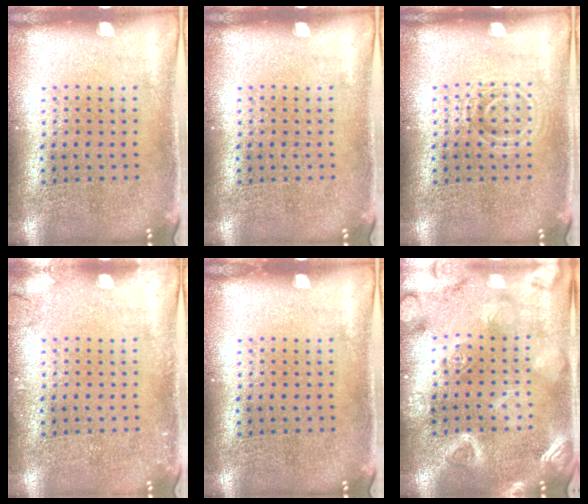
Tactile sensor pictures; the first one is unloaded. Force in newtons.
{"total": 0.0}
{"total": 1.6, "press": 1.5, "slide": 0.4}
{"total": 1.2, "press": 1.2, "slide": 0.2}
{"total": 0.0}
{"total": 3.0, "press": 3.0, "slide": 0.2}